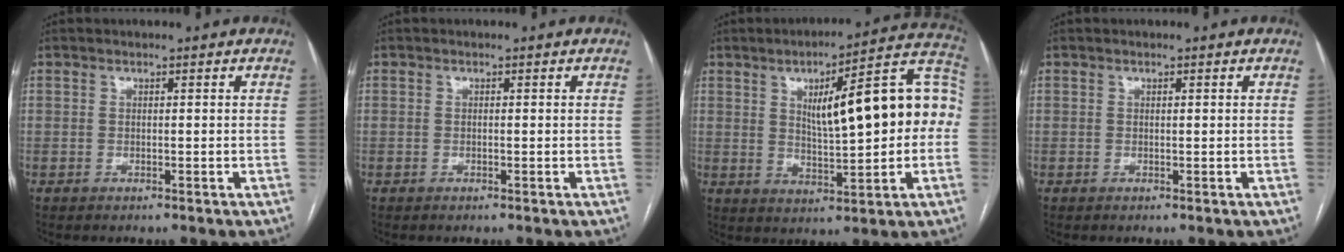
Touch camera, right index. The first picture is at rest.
{"total": 0.0}
{"total": 17.6, "force": [2.0, 3.8, 17.1], "torque": [-0.236, 0.043, 0.033]}
{"total": 0.0}